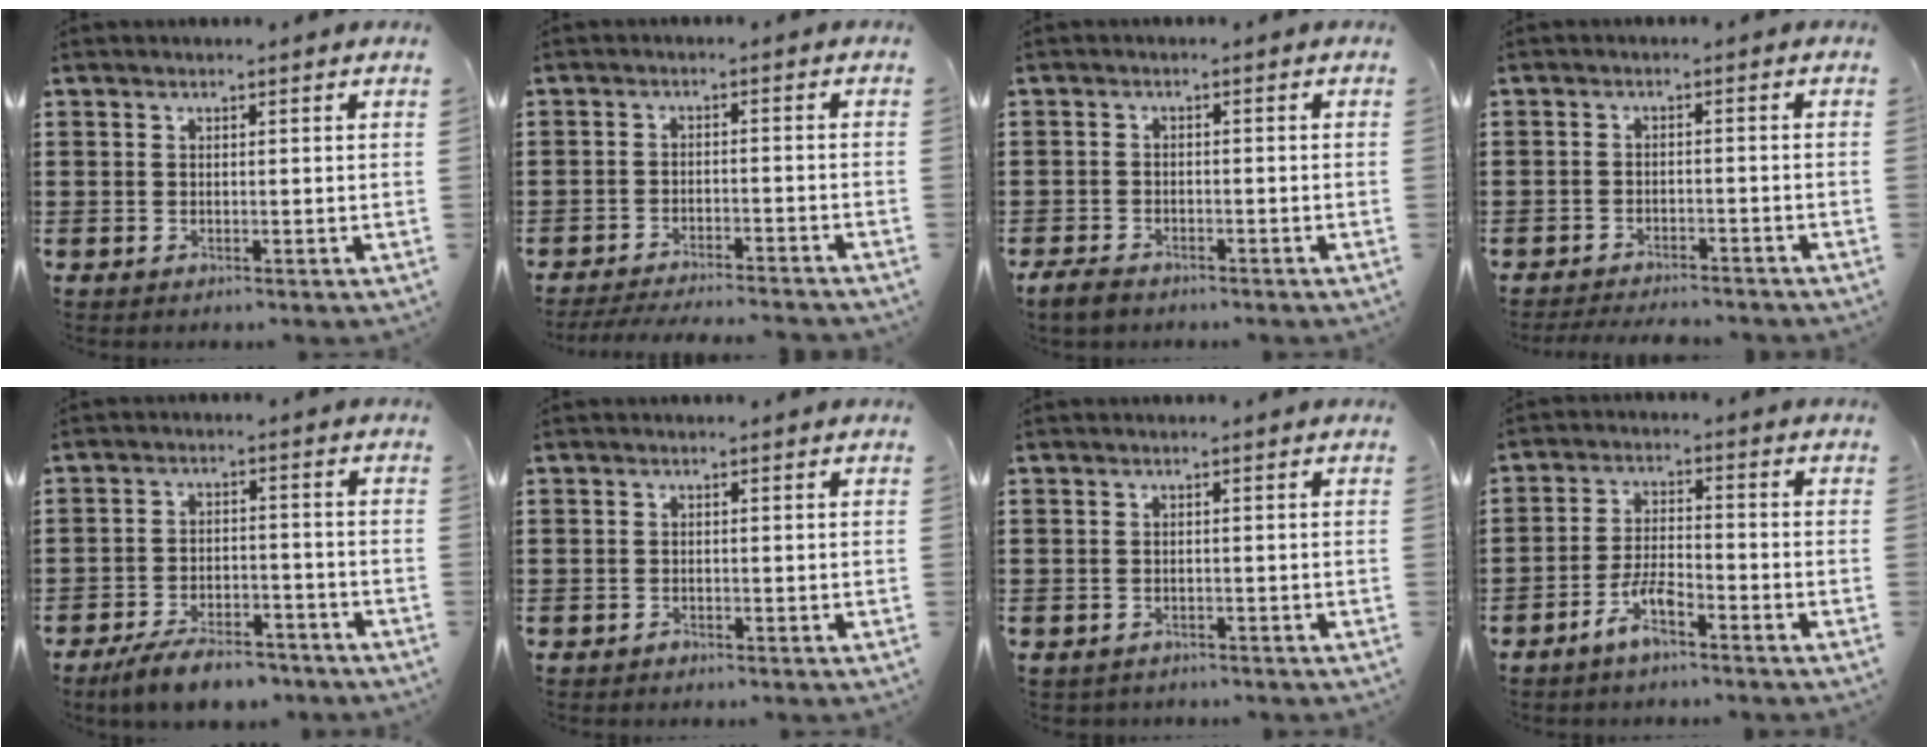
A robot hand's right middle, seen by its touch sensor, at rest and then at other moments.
{"total": 3.7, "force": [-3.6, -0.1, 0.9], "torque": [-0.021, -0.005, -0.075]}
{"total": 2.2, "force": [-1.8, 0.9, 0.9], "torque": [-0.033, -0.001, -0.041]}
{"total": 2.8, "force": [-2.8, 0.2, 0.2], "torque": [-0.007, 0.000, -0.058]}
{"total": 6.7, "force": [-6.0, 1.5, 2.6], "torque": [-0.047, 0.011, -0.115]}
{"total": 0.7, "force": [-0.6, 0.3, 0.1], "torque": [-0.001, 0.001, -0.014]}
{"total": 0.8, "force": [-0.8, 0.2, -0.1], "torque": [-0.002, 0.000, -0.018]}
{"total": 5.2, "force": [-3.7, 1.3, 3.4], "torque": [-0.077, 0.005, -0.073]}